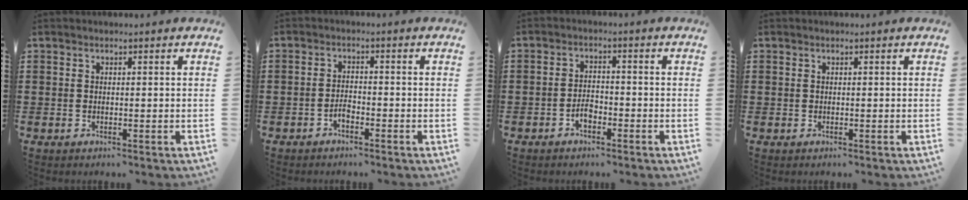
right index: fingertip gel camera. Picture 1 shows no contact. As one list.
[{"total": 1.8, "force": [-1.3, 0.7, 1.0], "torque": [-0.023, 0.001, -0.026]}, {"total": 2.5, "force": [-1.5, 1.3, 1.5], "torque": [-0.031, 0.004, -0.030]}, {"total": 0.0}]